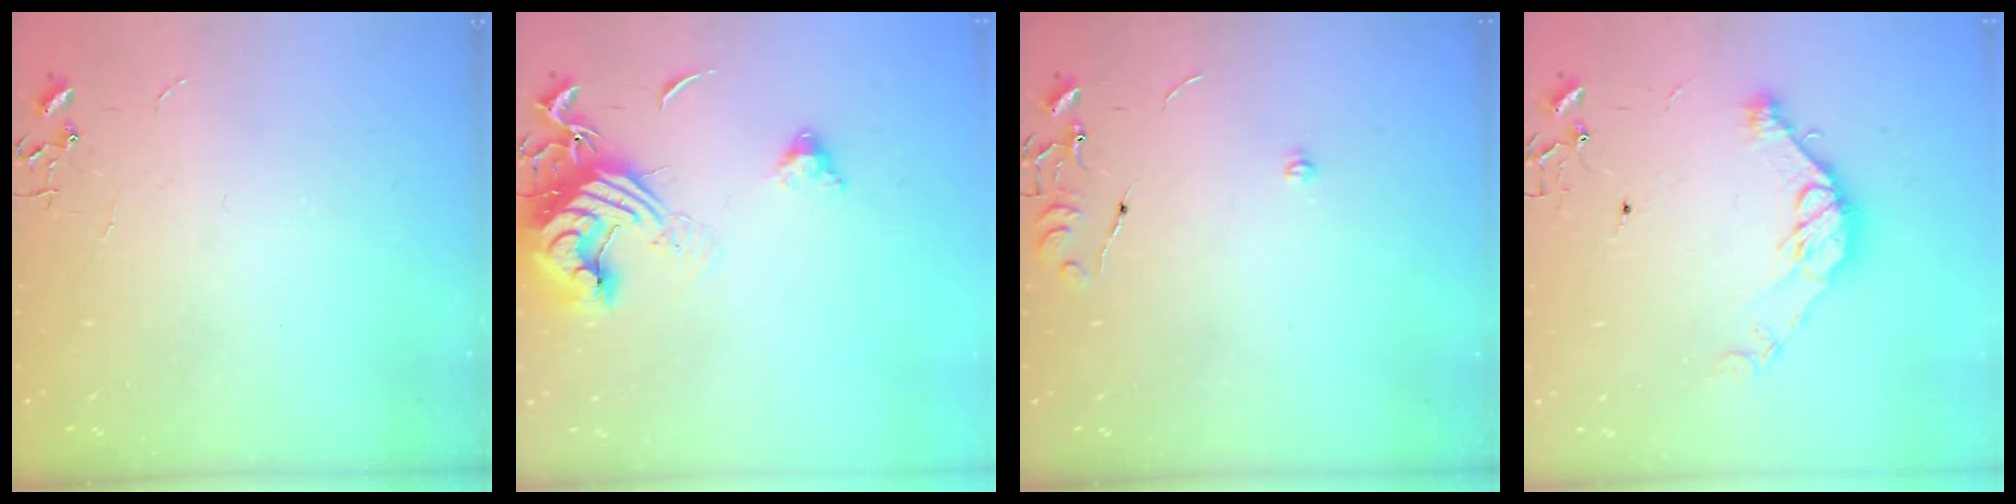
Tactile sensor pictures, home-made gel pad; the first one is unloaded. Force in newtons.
{"total": 14.9, "press": 14.8, "slide": 1.9}
{"total": 6.4, "press": 6.4, "slide": 0.7}
{"total": 11.8, "press": 11.8, "slide": 0.7}